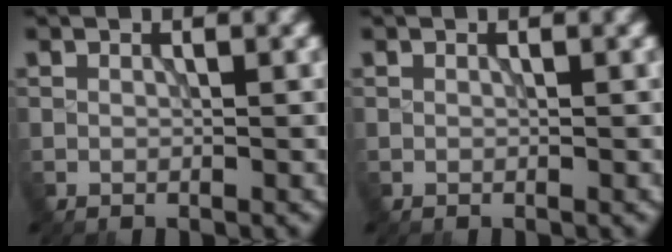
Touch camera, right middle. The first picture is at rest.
{"total": 0.0}